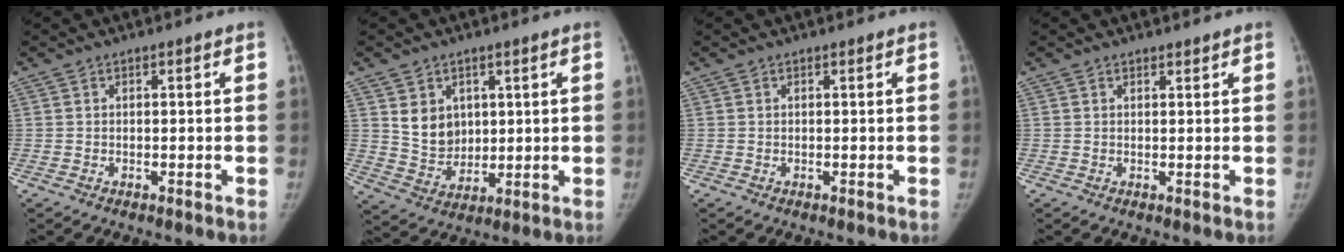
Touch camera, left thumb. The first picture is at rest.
{"total": 7.8, "force": [2.7, 6.3, 3.6], "torque": [-0.030, -0.023, 0.064]}
{"total": 0.0}
{"total": 0.8, "force": [0.7, 0.3, 0.0], "torque": [0.005, -0.006, 0.011]}